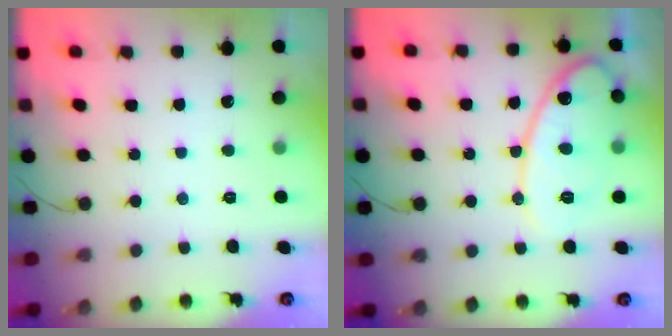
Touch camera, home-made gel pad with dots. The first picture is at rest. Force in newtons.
{"total": 14.7, "press": 14.7, "slide": 1.1}